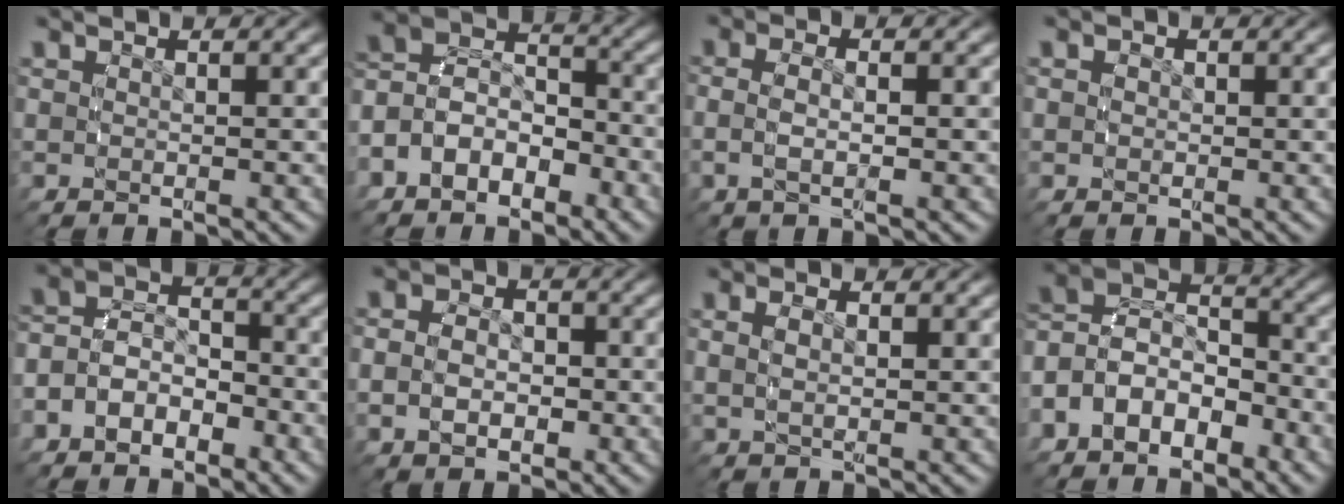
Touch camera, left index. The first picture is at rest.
{"total": 7.3, "force": [-1.9, 6.0, 3.9], "torque": [-0.085, 0.000, -0.044]}
{"total": 2.9, "force": [-0.3, 1.4, 2.6], "torque": [-0.060, 0.001, -0.005]}
{"total": 0.8, "force": [0.0, 0.7, 0.4], "torque": [-0.004, 0.002, -0.002]}
{"total": 6.6, "force": [-2.2, 5.3, 3.2], "torque": [-0.071, -0.003, -0.048]}
{"total": 4.3, "force": [-0.8, 3.5, 2.5], "torque": [-0.051, 0.001, -0.017]}
{"total": 2.0, "force": [0.5, 1.0, 1.7], "torque": [-0.034, 0.004, 0.012]}
{"total": 8.2, "force": [-1.3, 6.7, 4.6], "torque": [-0.102, -0.002, -0.033]}